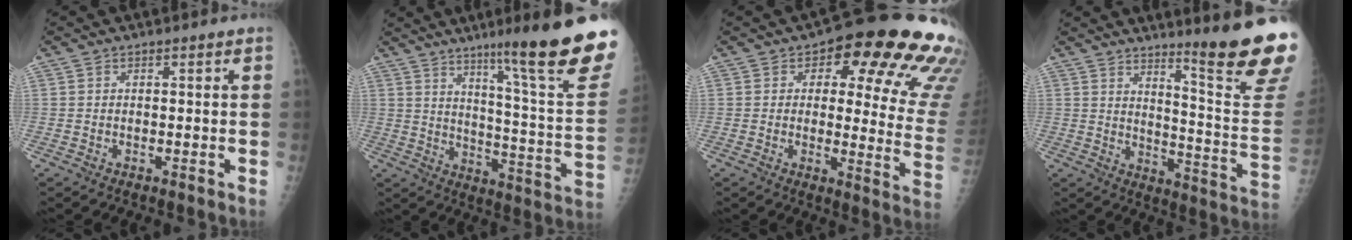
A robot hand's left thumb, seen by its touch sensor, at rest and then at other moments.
{"total": 24.5, "force": [16.1, 1.3, 18.4], "torque": [-0.238, -0.095, 0.229]}
{"total": 21.0, "force": [10.9, 8.7, 15.7], "torque": [-0.137, -0.048, 0.120]}
{"total": 18.5, "force": [14.1, -0.3, 11.9], "torque": [-0.132, -0.146, 0.192]}